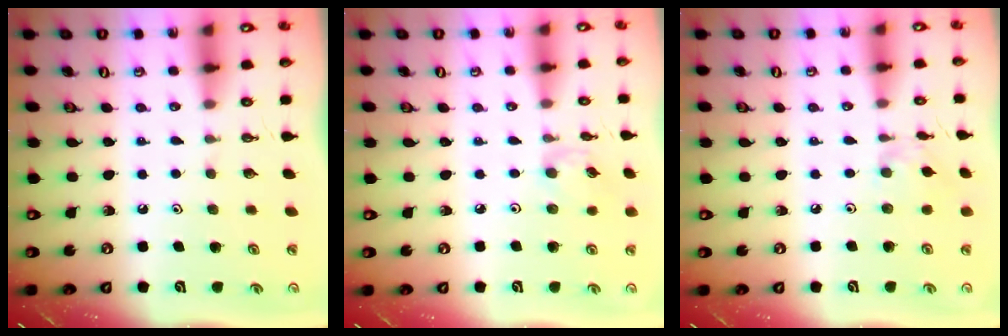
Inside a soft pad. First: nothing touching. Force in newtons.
{"total": 2.6, "press": 2.6, "slide": 0.4}
{"total": 2.1, "press": 2.1, "slide": 0.2}